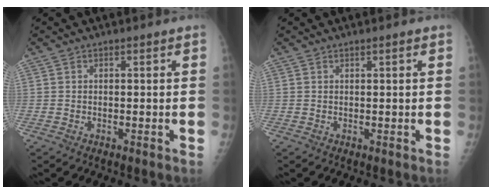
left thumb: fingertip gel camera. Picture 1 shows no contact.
{"total": 0.5, "force": [0.3, 0.0, 0.4], "torque": [-0.007, 0.001, 0.004]}